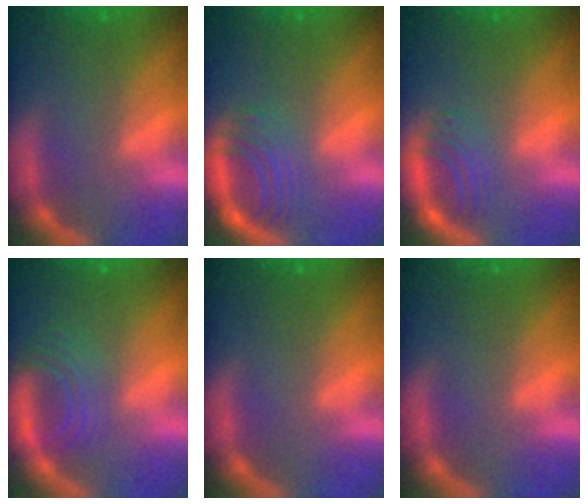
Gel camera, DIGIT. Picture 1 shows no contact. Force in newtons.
{"total": 6.1}
{"total": 4.0}
{"total": 5.5}
{"total": 0.0}
{"total": 0.0}